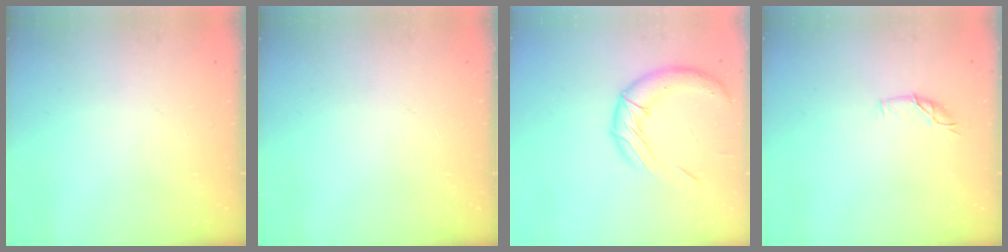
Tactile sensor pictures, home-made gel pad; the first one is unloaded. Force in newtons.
{"total": 0.0}
{"total": 16.1, "press": 15.9, "slide": 2.5}
{"total": 6.1, "press": 6.1, "slide": 0.6}